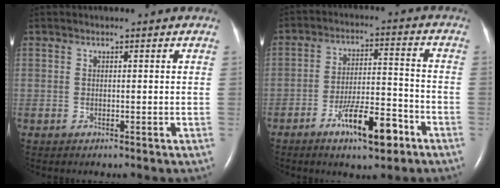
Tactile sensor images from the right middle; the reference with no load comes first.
{"total": 9.8, "force": [-5.6, 2.2, 7.6], "torque": [-0.131, 0.000, -0.091]}